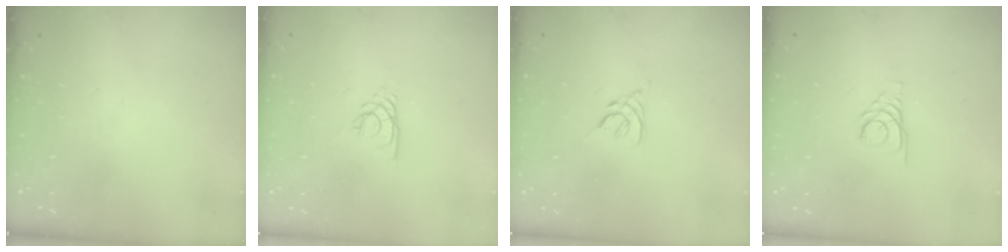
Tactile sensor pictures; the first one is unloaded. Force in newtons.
{"total": 2.1, "press": 2.1, "slide": 0.2}
{"total": 2.8, "press": 2.8, "slide": 0.7}
{"total": 3.4, "press": 3.3, "slide": 0.3}